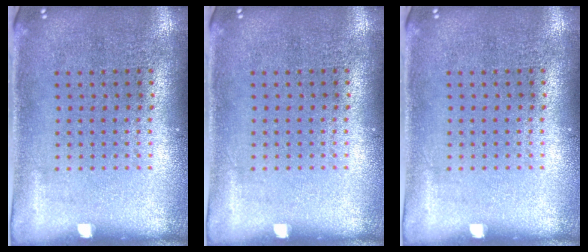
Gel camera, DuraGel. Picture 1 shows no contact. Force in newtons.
{"total": 0.0}
{"total": 0.0}